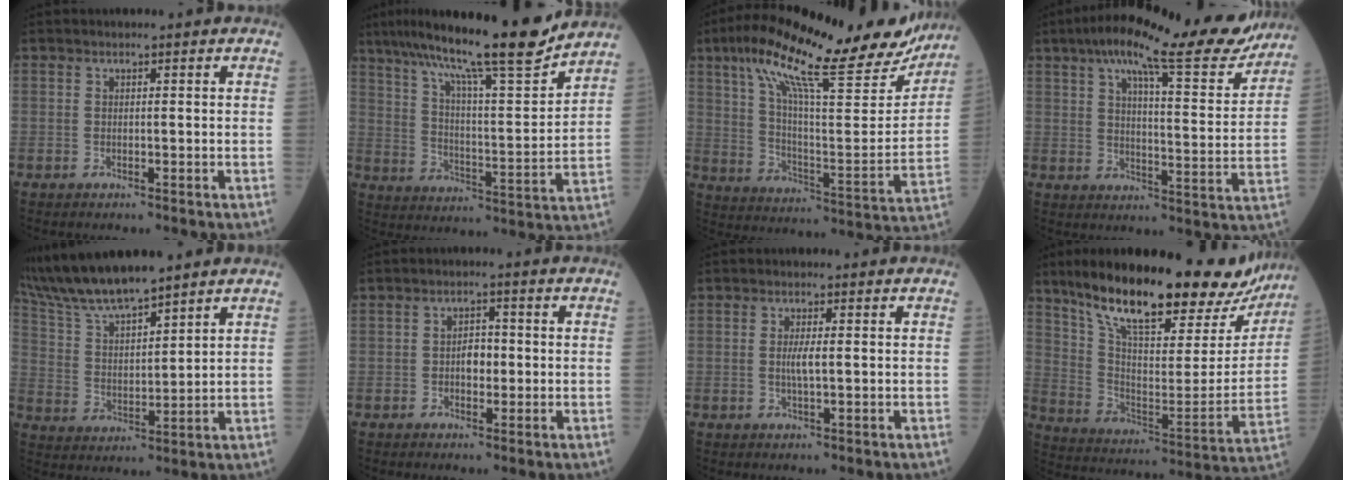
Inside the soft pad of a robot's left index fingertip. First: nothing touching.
{"total": 18.3, "force": [15.2, 0.6, 10.2], "torque": [-0.164, -0.001, 0.234]}
{"total": 26.9, "force": [20.6, 4.5, 16.7], "torque": [-0.272, 0.011, 0.296]}
{"total": 21.1, "force": [17.1, 3.3, 12.0], "torque": [-0.175, 0.008, 0.224]}
{"total": 10.8, "force": [9.7, 0.6, 4.6], "torque": [-0.103, 0.012, 0.193]}
{"total": 2.9, "force": [-0.4, 1.7, 2.3], "torque": [-0.036, 0.007, -0.010]}
{"total": 2.3, "force": [-0.1, 0.2, 2.3], "torque": [-0.048, -0.005, -0.002]}
{"total": 28.1, "force": [21.8, 8.4, 15.6], "torque": [-0.245, -0.009, 0.313]}